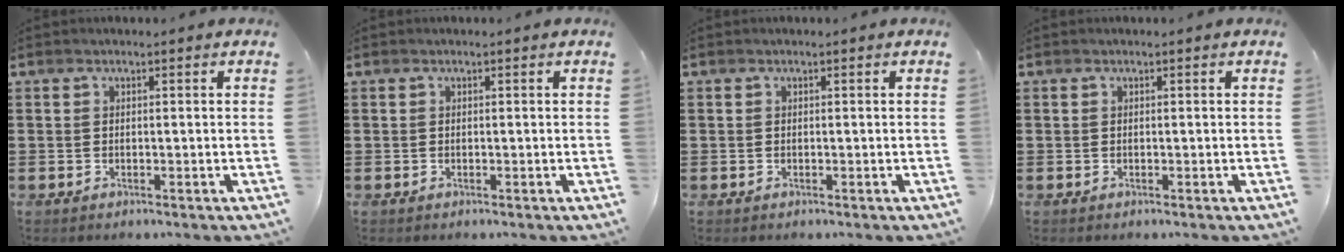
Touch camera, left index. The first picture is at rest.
{"total": 0.0}
{"total": 0.0}
{"total": 0.0}